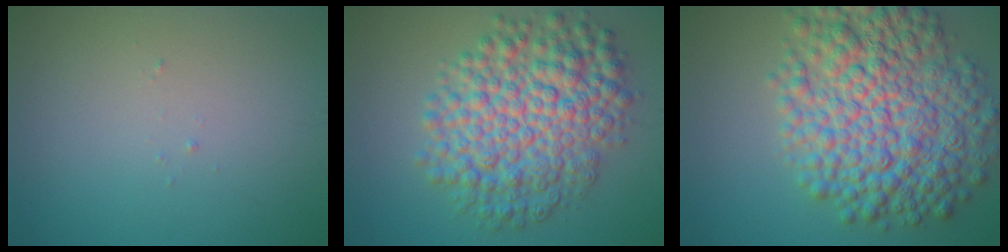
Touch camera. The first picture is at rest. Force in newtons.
{"total": 9.2, "press": 9.2, "slide": 0.1}
{"total": 11.5, "press": 11.5, "slide": 0.2}